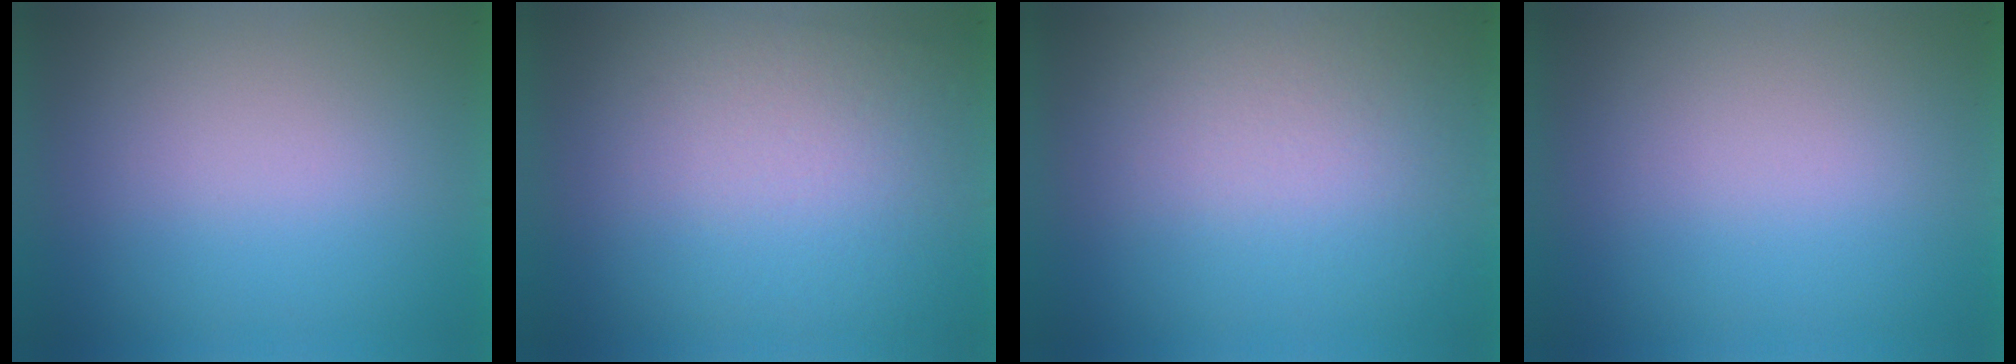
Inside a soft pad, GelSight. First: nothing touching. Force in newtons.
{"total": 2.9}
{"total": 3.6}
{"total": 0.0}